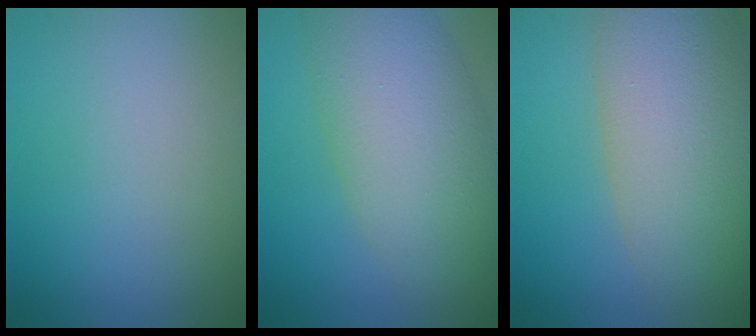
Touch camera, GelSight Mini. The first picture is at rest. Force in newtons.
{"total": 8.7, "press": 8.7, "slide": 0.4}
{"total": 10.8, "press": 10.8, "slide": 0.7}